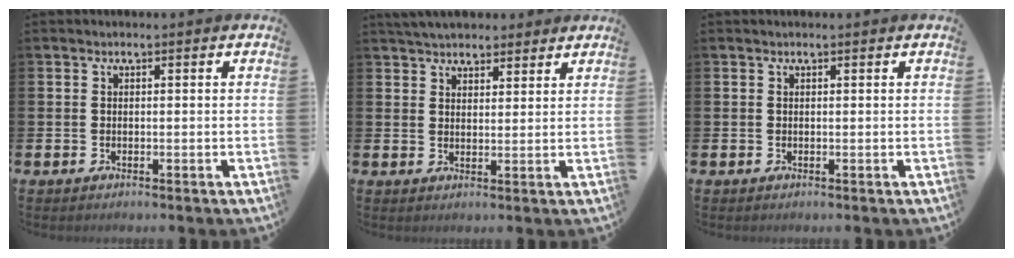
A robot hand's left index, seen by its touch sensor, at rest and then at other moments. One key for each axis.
{"total": 4.7, "fx": 4.5, "fy": 1.3, "fz": 0.4, "tx": -0.014, "ty": -0.015, "tz": 0.082}
{"total": 0.0}